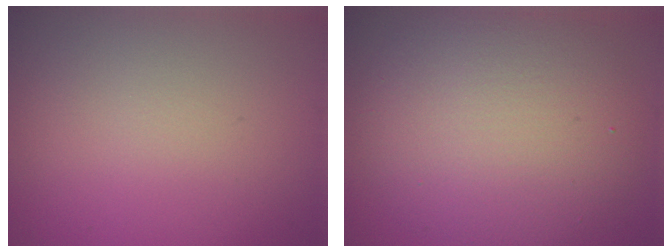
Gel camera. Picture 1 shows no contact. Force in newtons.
{"total": 8.0, "press": 7.9, "slide": 0.8}